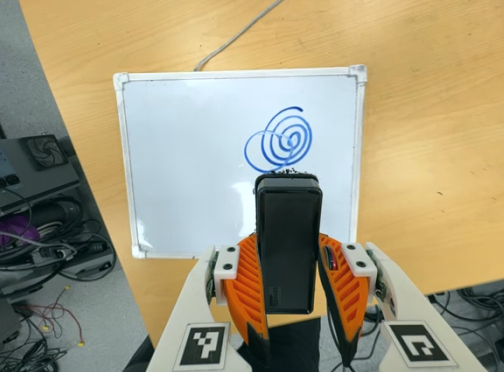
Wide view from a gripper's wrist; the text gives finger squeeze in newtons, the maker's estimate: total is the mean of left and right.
{"total": 5.1, "left": 3.5, "right": 6.8}